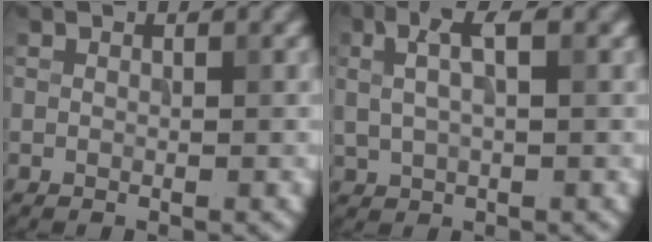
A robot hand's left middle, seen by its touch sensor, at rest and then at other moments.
{"total": 3.5, "force": [1.2, 1.5, 2.9], "torque": [-0.061, 0.007, 0.022]}